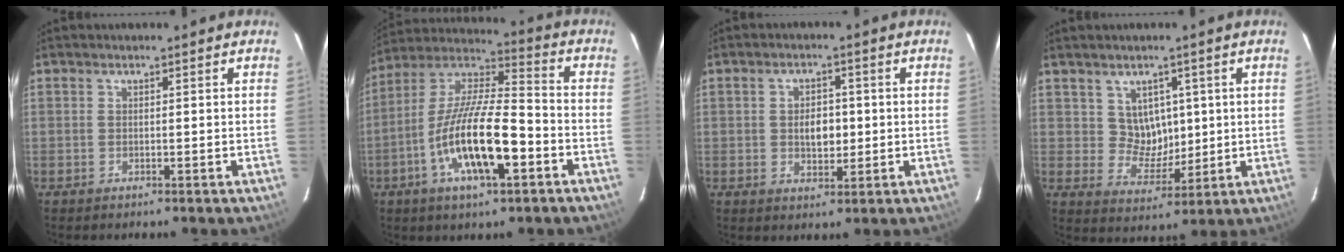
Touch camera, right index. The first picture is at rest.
{"total": 17.4, "force": [-6.4, 5.1, 15.3], "torque": [-0.298, -0.012, -0.122]}
{"total": 4.9, "force": [-0.1, 3.2, 3.8], "torque": [-0.064, 0.004, 0.002]}
{"total": 6.1, "force": [2.0, 5.4, 1.9], "torque": [-0.029, 0.004, 0.045]}